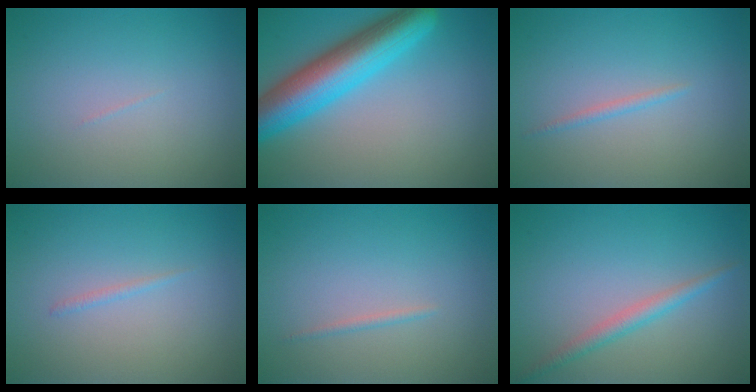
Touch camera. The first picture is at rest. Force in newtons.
{"total": 8.3, "press": 8.3, "slide": 0.2}
{"total": 0.8, "press": 0.8, "slide": 0.0}
{"total": 0.6, "press": 0.5, "slide": 0.1}
{"total": 0.6, "press": 0.6, "slide": 0.1}
{"total": 2.0, "press": 2.0, "slide": 0.1}